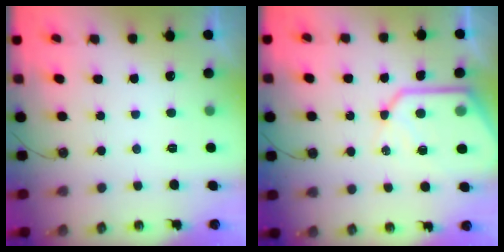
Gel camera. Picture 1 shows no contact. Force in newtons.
{"total": 13.9, "press": 13.8, "slide": 1.4}